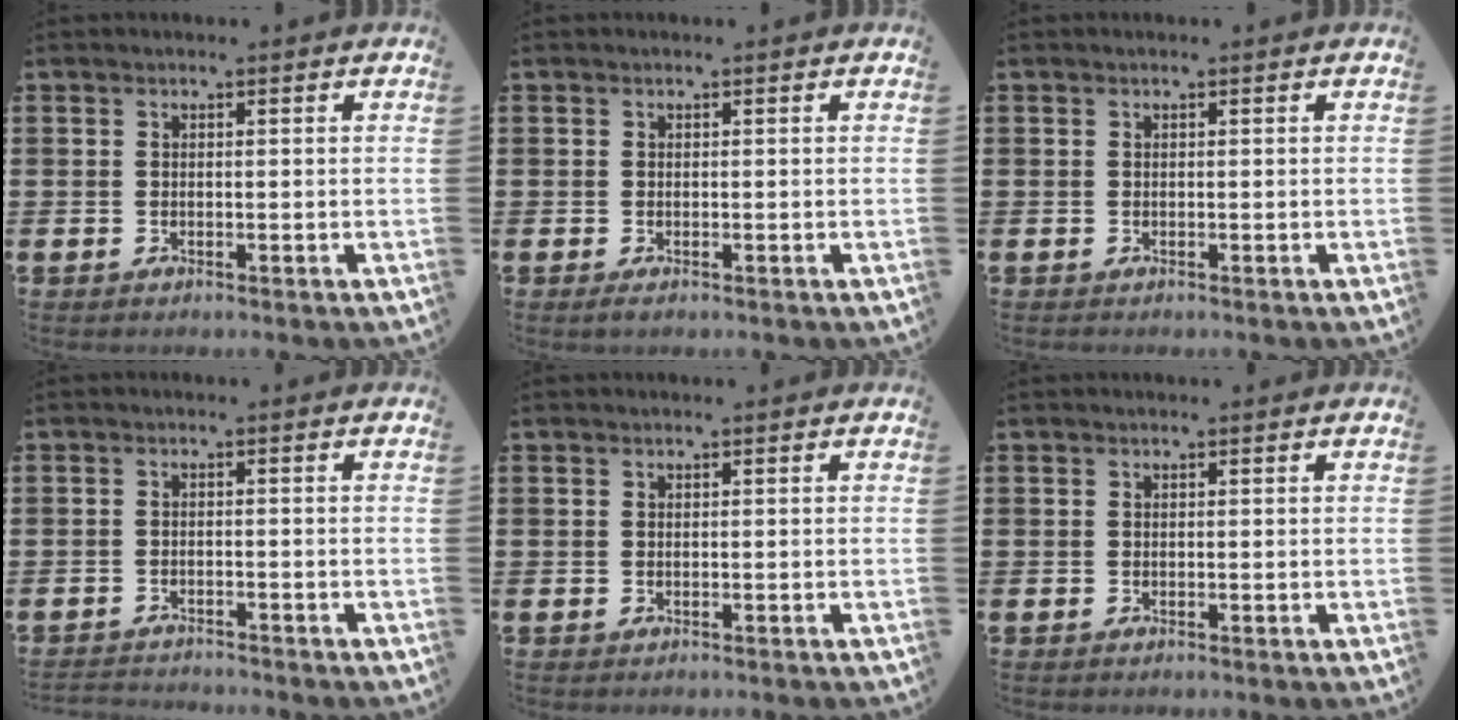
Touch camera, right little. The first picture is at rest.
{"total": 0.7, "force": [-0.2, 0.3, 0.7], "torque": [-0.012, 0.001, -0.004]}
{"total": 0.0}
{"total": 1.6, "force": [-1.6, -0.1, -0.2], "torque": [-0.001, 0.003, -0.035]}
{"total": 0.0}
{"total": 0.0}